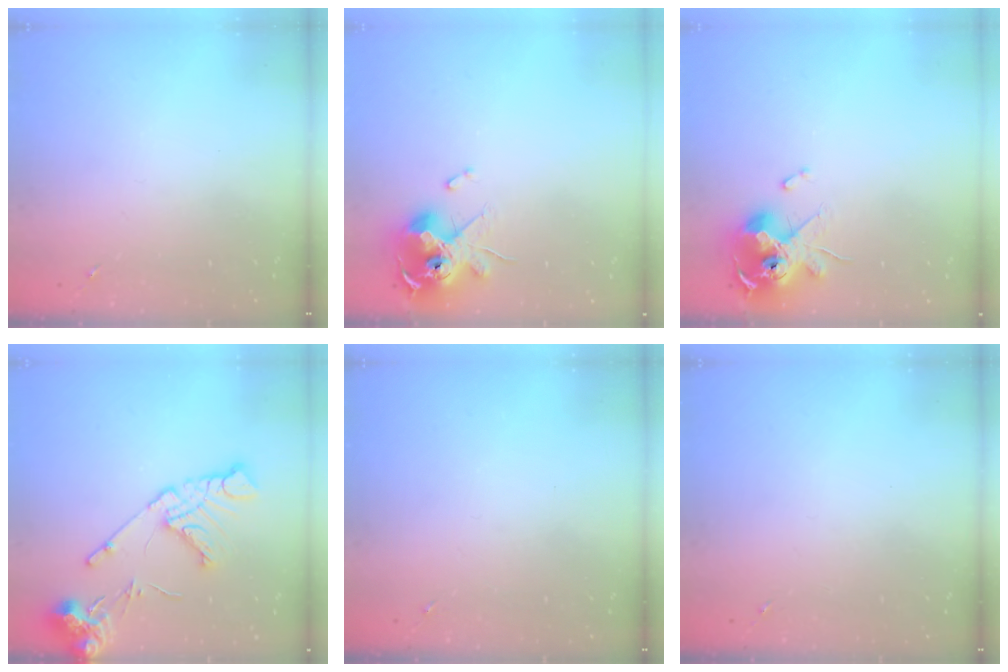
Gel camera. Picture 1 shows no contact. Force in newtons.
{"total": 13.0, "press": 12.9, "slide": 1.8}
{"total": 13.0, "press": 12.9, "slide": 1.8}
{"total": 15.5, "press": 15.4, "slide": 2.0}
{"total": 0.0}
{"total": 0.0}